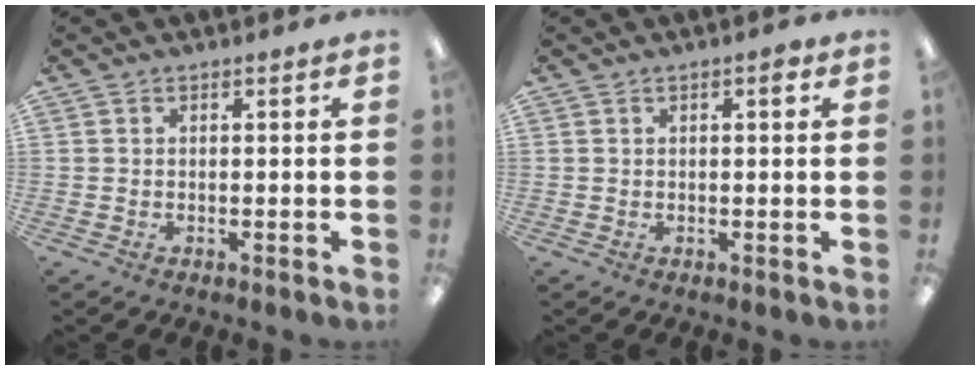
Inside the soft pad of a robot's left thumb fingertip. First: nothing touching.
{"total": 1.4, "force": [0.6, 0.5, 1.2], "torque": [-0.017, 0.001, 0.008]}